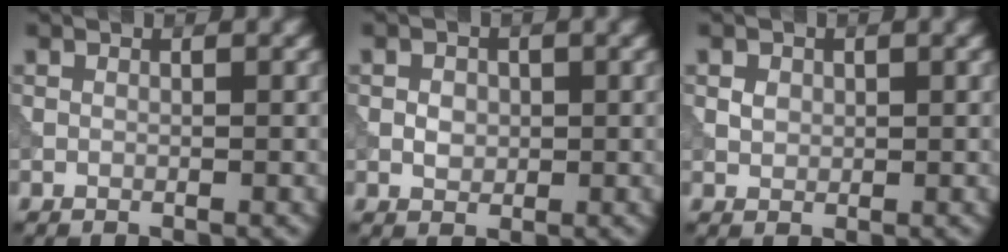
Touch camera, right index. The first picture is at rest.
{"total": 1.7, "force": [0.0, 1.4, 1.0], "torque": [-0.017, -0.001, -0.001]}
{"total": 1.2, "force": [0.3, 1.0, 0.6], "torque": [-0.008, -0.001, 0.007]}